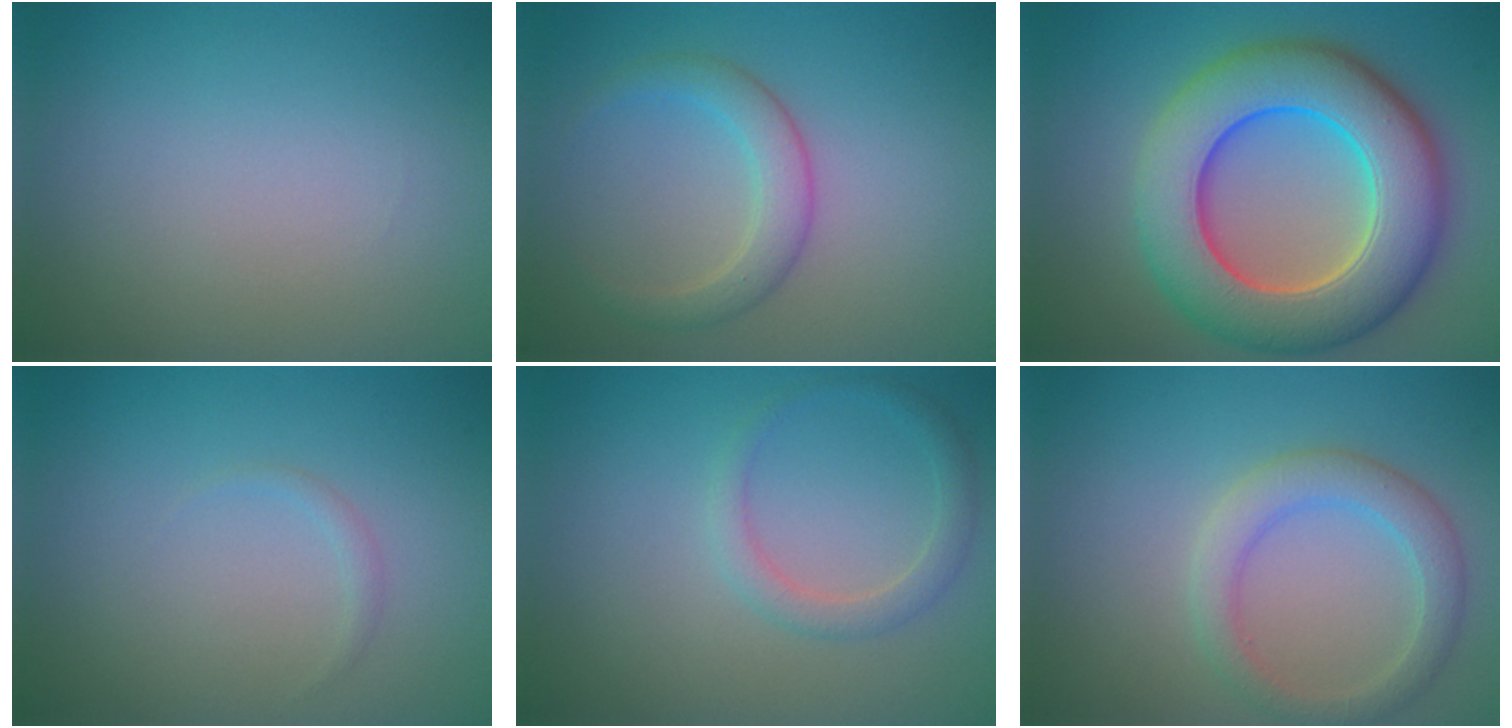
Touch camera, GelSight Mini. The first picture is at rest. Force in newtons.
{"total": 2.9, "press": 2.9, "slide": 0.3}
{"total": 11.6, "press": 11.6, "slide": 0.4}
{"total": 0.6, "press": 0.6, "slide": 0.1}
{"total": 1.9, "press": 1.9, "slide": 0.1}
{"total": 3.4, "press": 3.4, "slide": 0.3}